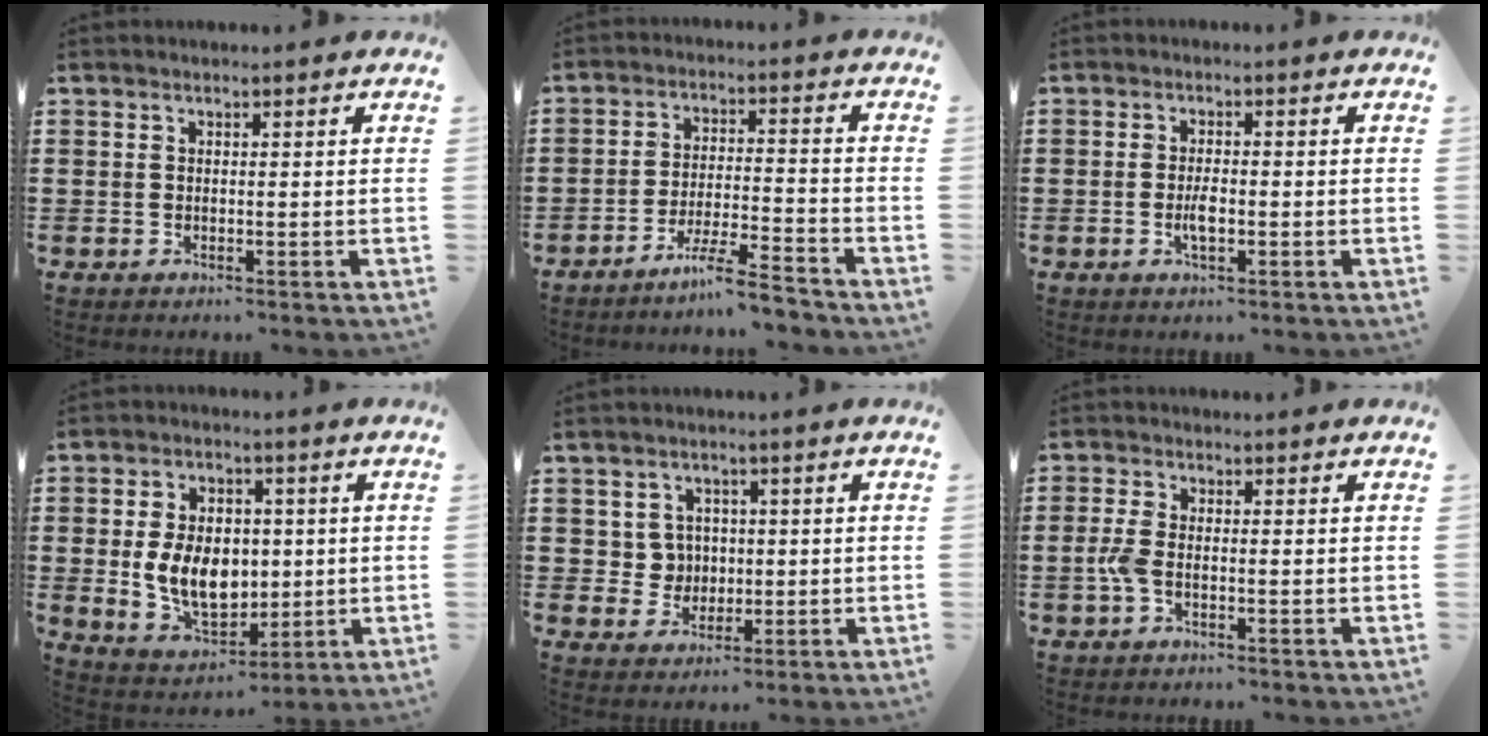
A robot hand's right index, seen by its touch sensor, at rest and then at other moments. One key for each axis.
{"total": 6.3, "fx": -5.6, "fy": -0.2, "fz": 2.9, "tx": -0.062, "ty": -0.010, "tz": -0.108}
{"total": 2.9, "fx": -0.8, "fy": 0.7, "fz": 2.7, "tx": -0.057, "ty": -0.005, "tz": -0.016}
{"total": 9.5, "fx": 0.0, "fy": 6.7, "fz": 6.7, "tx": -0.142, "ty": 0.007, "tz": -0.002}
{"total": 3.8, "fx": 0.5, "fy": 3.7, "fz": 0.9, "tx": -0.037, "ty": 0.014, "tz": 0.007}
{"total": 2.9, "fx": -1.0, "fy": 1.2, "fz": 2.5, "tx": -0.065, "ty": -0.005, "tz": -0.023}